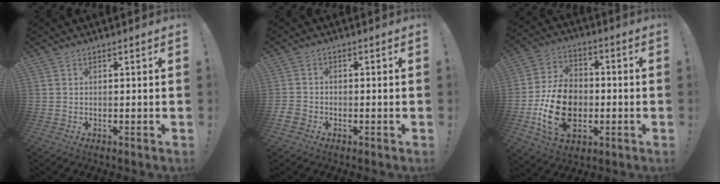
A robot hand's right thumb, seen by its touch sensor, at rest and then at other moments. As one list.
[{"total": 3.2, "force": [-2.0, 2.1, 1.3], "torque": [-0.036, 0.004, -0.038]}, {"total": 19.1, "force": [-4.5, 13.7, 12.6], "torque": [-0.224, 0.026, -0.069]}]